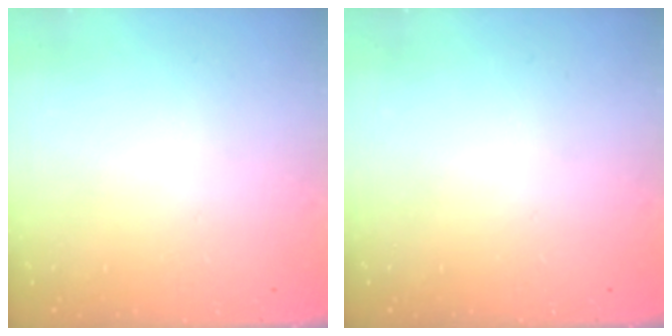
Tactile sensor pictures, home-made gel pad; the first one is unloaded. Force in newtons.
{"total": 0.0}